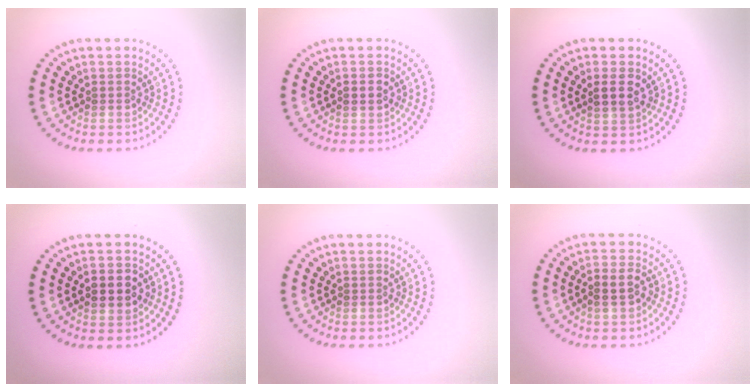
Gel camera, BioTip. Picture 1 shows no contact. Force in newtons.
{"total": 1.6, "press": 1.6, "slide": 0.1}
{"total": 1.7, "press": 1.6, "slide": 0.5}
{"total": 2.6, "press": 2.6, "slide": 0.2}
{"total": 0.0}
{"total": 2.3, "press": 2.2, "slide": 0.7}